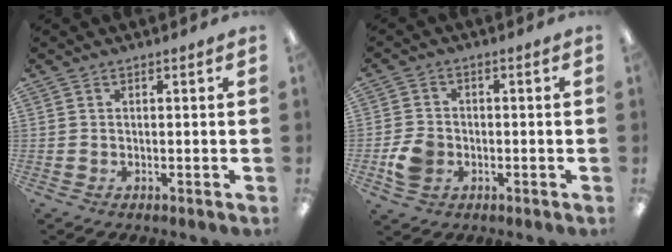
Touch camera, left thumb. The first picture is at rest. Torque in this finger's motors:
{"motor_torque": [-0.35, 0.50, 0.06, -0.17, 0.01]}